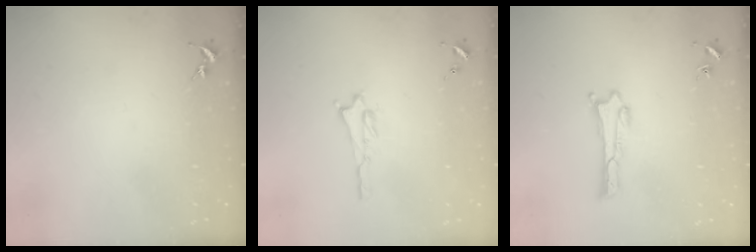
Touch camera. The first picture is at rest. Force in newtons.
{"total": 0.8, "press": 0.8, "slide": 0.2}
{"total": 0.0}